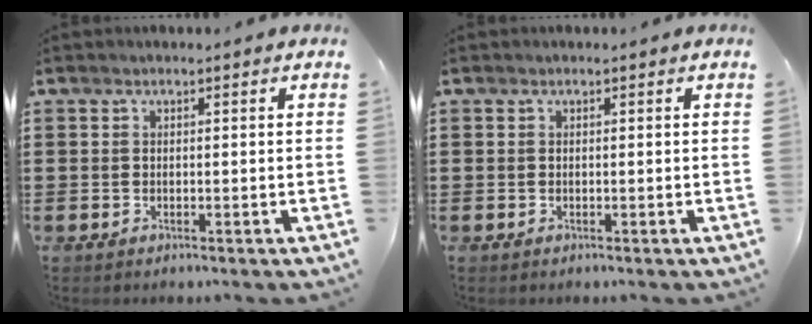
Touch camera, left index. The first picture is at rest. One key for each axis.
{"total": 0.0}